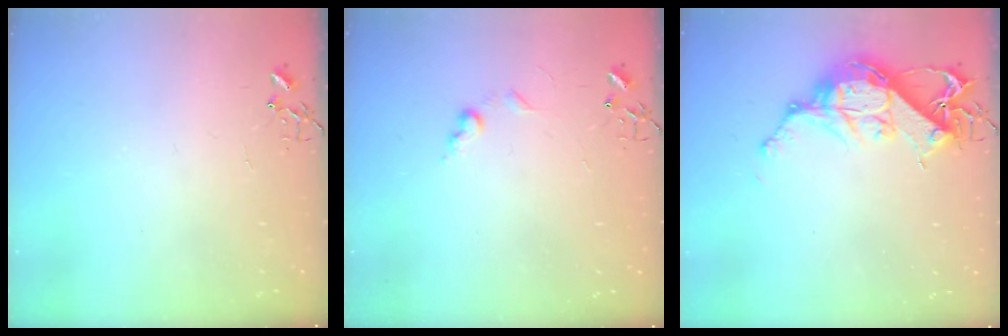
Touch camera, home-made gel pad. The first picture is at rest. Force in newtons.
{"total": 6.9, "press": 6.8, "slide": 1.0}
{"total": 13.2, "press": 13.2, "slide": 1.1}